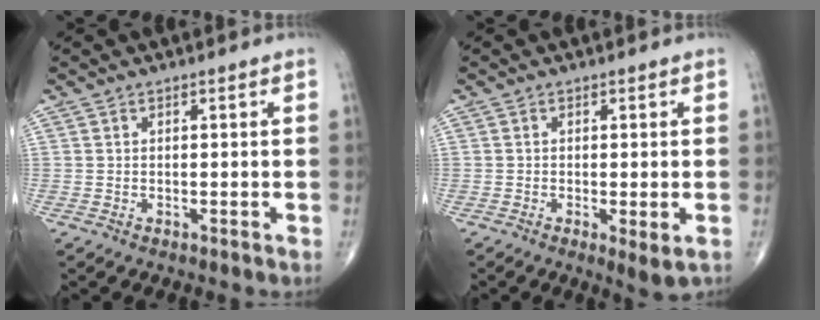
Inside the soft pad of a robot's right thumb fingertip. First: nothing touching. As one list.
[{"total": 3.4, "force": [-1.0, 0.8, 3.1], "torque": [-0.055, -0.013, -0.016]}]